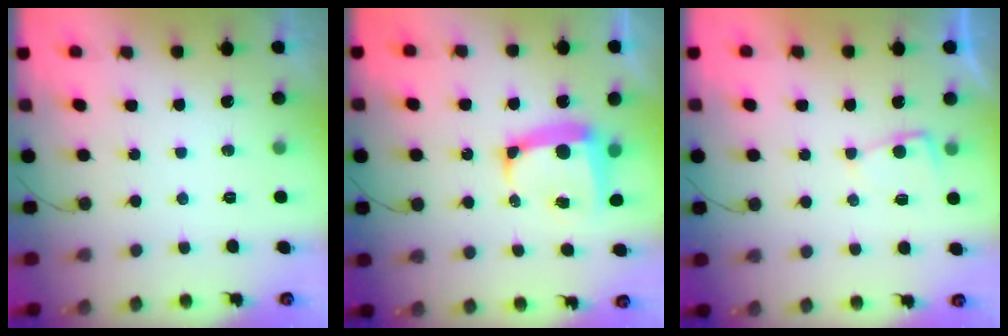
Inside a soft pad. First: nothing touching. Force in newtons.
{"total": 10.6, "press": 10.6, "slide": 1.2}
{"total": 2.9, "press": 2.9, "slide": 0.3}